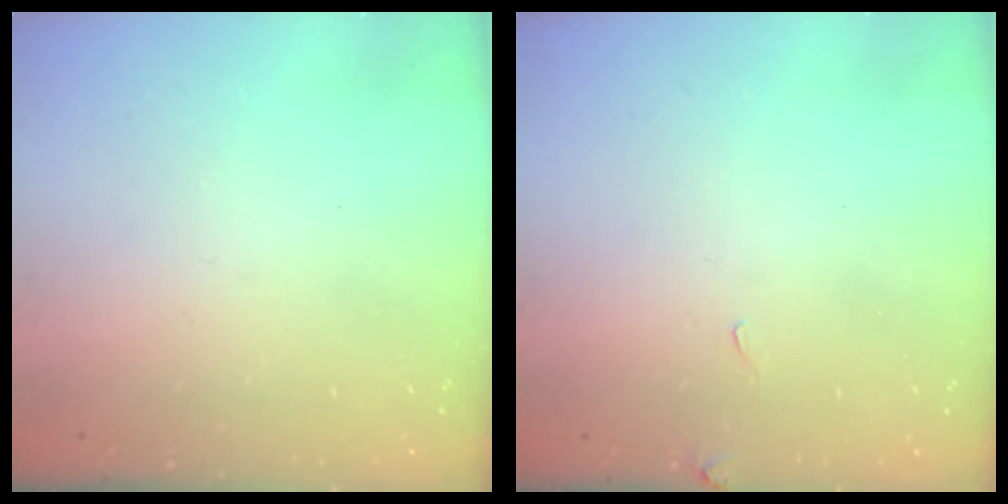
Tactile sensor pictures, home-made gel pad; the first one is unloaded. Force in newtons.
{"total": 5.2, "press": 5.2, "slide": 0.4}